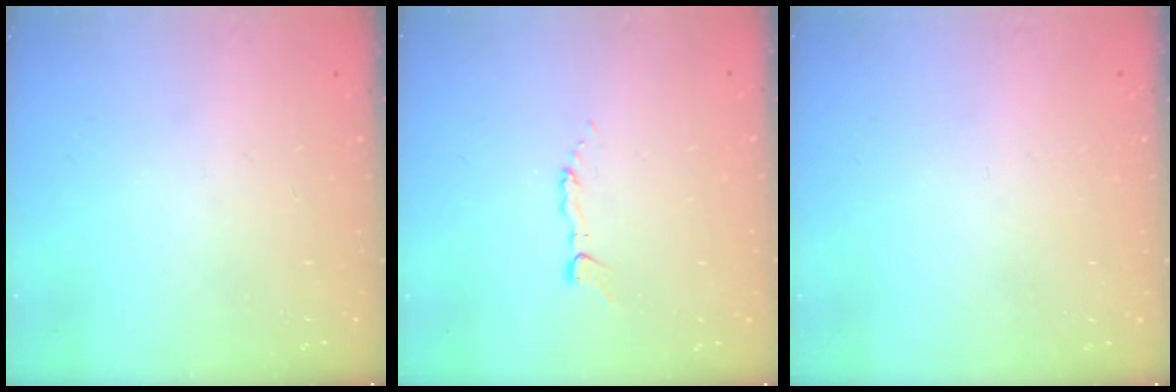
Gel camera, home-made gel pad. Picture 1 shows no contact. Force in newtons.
{"total": 3.0, "press": 3.0, "slide": 0.2}
{"total": 0.0}